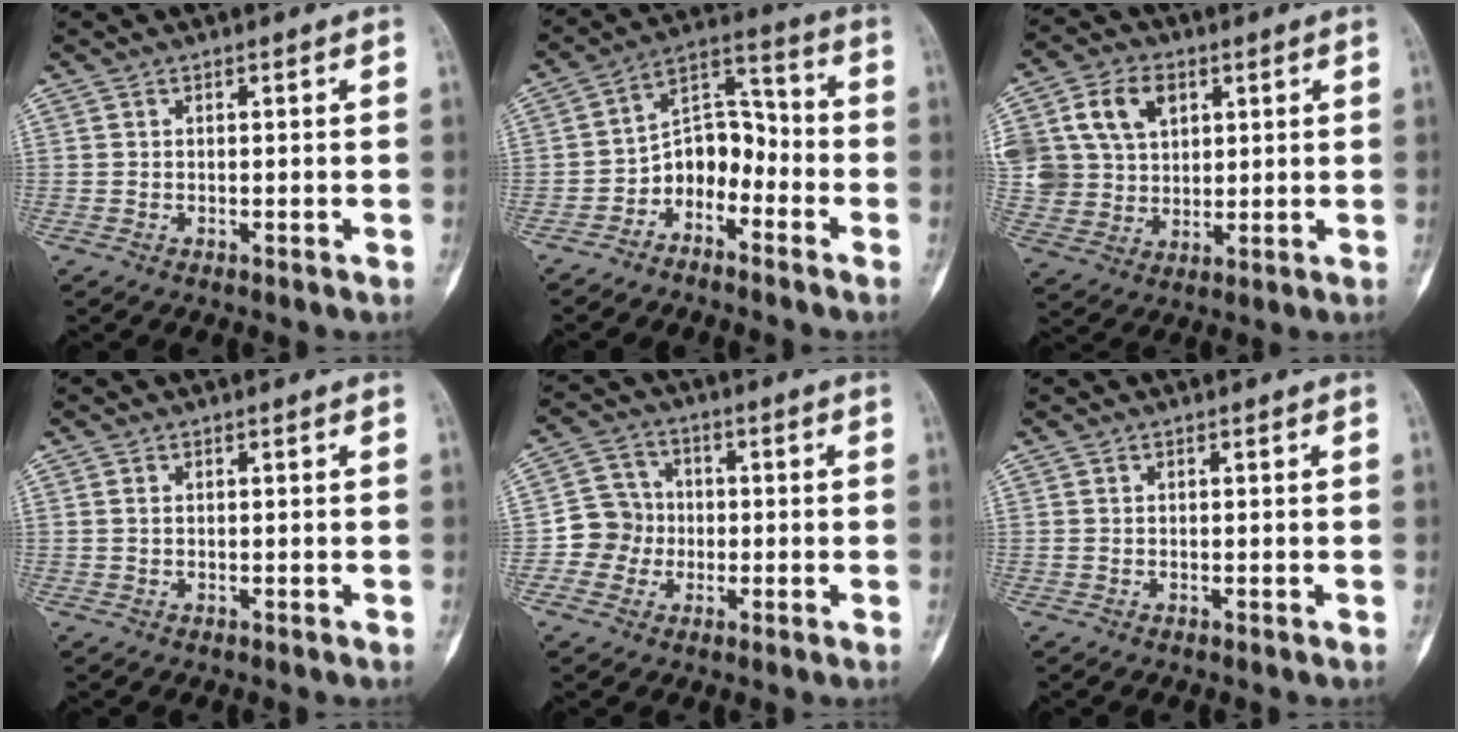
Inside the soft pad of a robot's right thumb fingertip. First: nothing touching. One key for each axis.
{"total": 8.9, "fx": -4.5, "fy": 6.2, "fz": 4.5, "tx": -0.040, "ty": 0.080, "tz": -0.094}
{"total": 14.8, "fx": 4.9, "fy": 11.2, "fz": 8.3, "tx": -0.149, "ty": 0.004, "tz": 0.098}
{"total": 0.7, "fx": 0.2, "fy": 0.4, "fz": 0.5, "tx": -0.014, "ty": 0.003, "tz": 0.006}
{"total": 6.8, "fx": -1.2, "fy": 6.6, "fz": 1.3, "tx": 0.013, "ty": 0.017, "tz": -0.032}
{"total": 0.0}